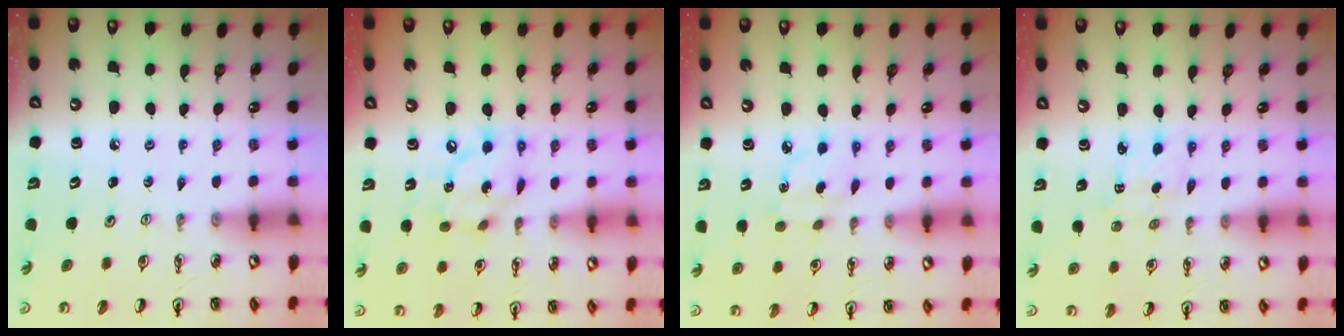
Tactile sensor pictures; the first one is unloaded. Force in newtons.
{"total": 9.5, "press": 9.4, "slide": 0.9}
{"total": 2.9, "press": 2.8, "slide": 0.5}
{"total": 2.0, "press": 1.9, "slide": 0.6}